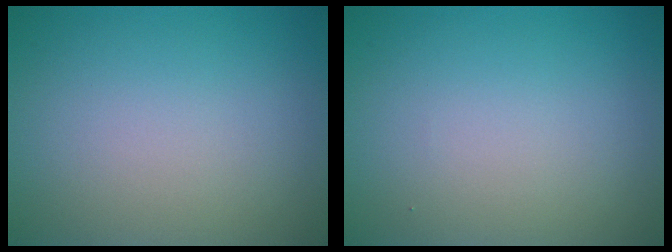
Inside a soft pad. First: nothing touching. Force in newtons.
{"total": 0.0}